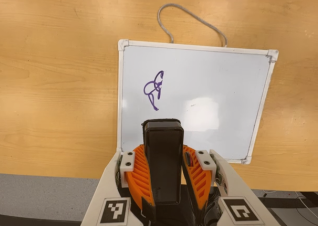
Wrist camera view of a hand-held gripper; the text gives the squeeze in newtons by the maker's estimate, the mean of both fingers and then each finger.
{"total": 10.3, "left": 8.8, "right": 11.7}